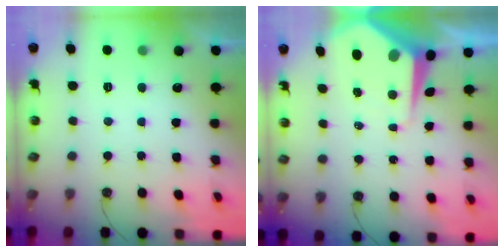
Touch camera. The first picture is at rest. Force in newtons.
{"total": 8.6, "press": 8.6, "slide": 0.8}